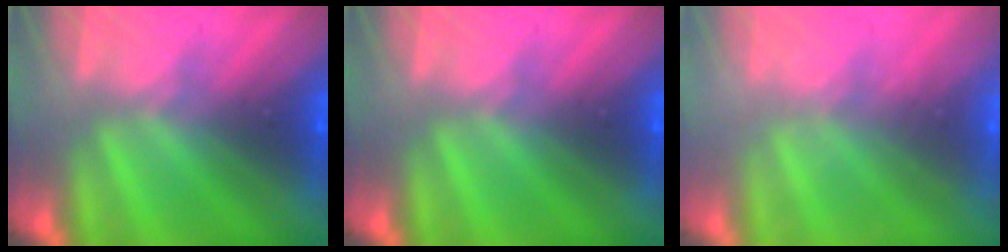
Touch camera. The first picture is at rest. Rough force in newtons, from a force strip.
{"total": 0.0}
{"total": 2.3}